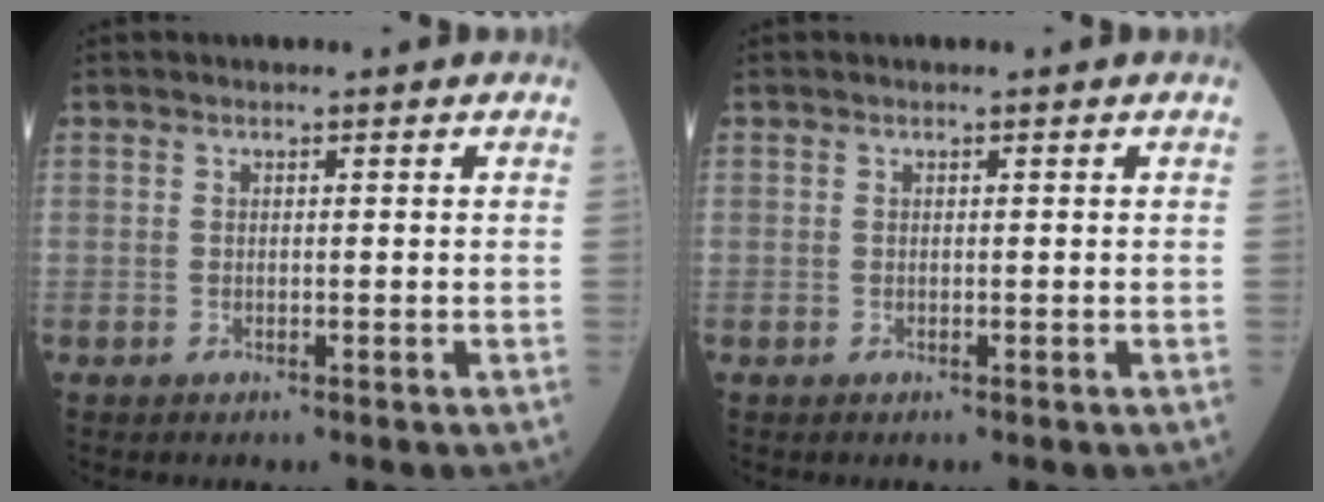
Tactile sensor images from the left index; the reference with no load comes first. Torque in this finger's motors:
{"motor_torque": [0.01, 0.01, 0.00, 0.00]}